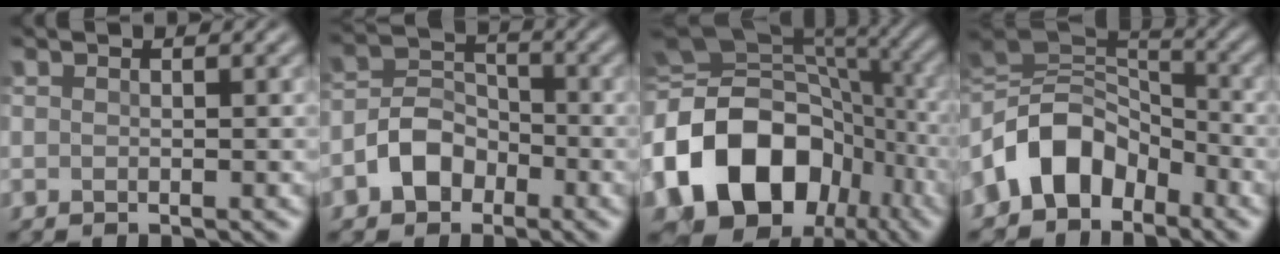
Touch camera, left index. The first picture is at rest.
{"total": 4.2, "force": [-2.1, 3.1, 2.0], "torque": [-0.034, 0.006, -0.045]}
{"total": 17.5, "force": [-5.4, 13.2, 10.1], "torque": [-0.205, -0.008, -0.102]}
{"total": 8.1, "force": [-4.3, 5.4, 4.2], "torque": [-0.062, 0.012, -0.098]}